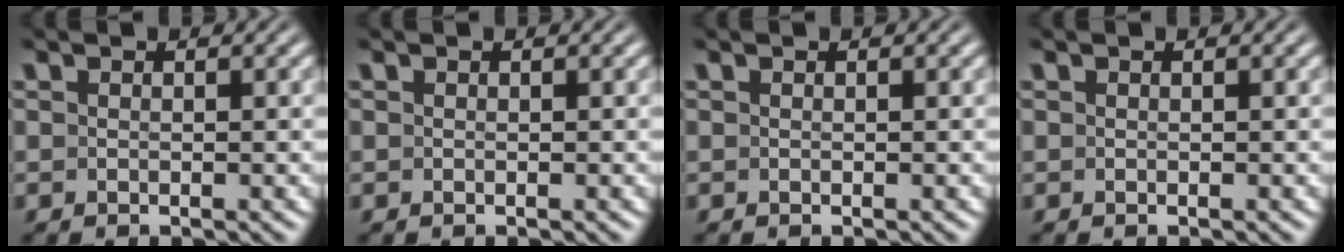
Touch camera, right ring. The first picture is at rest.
{"total": 0.0}
{"total": 0.0}
{"total": 0.0}